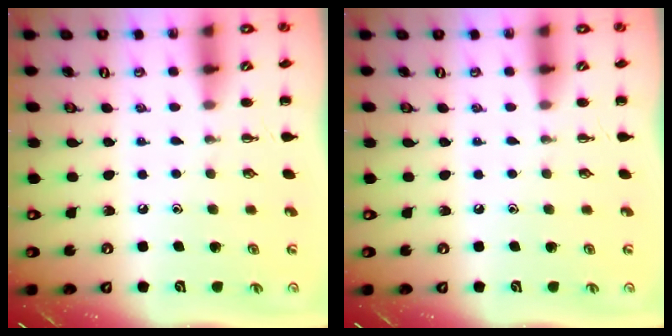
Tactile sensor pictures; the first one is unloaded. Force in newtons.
{"total": 0.0}